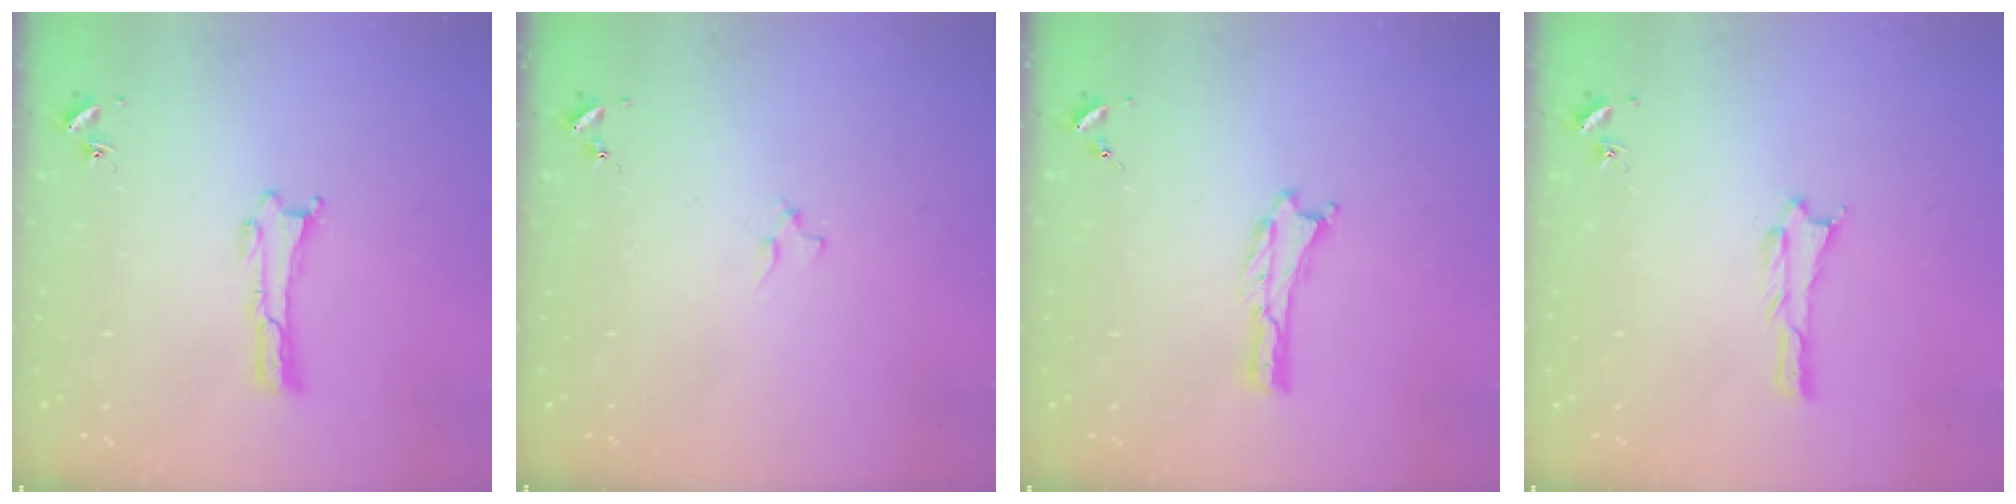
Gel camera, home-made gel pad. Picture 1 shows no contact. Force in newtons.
{"total": 0.9, "press": 0.9, "slide": 0.2}
{"total": 0.0}
{"total": 0.6, "press": 0.6, "slide": 0.1}